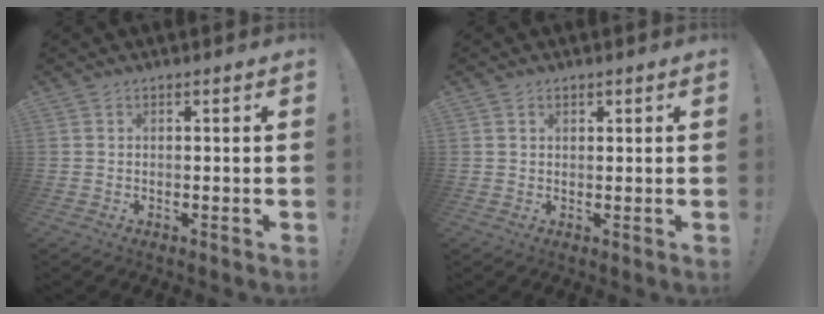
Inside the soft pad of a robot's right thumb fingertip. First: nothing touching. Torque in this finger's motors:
{"motor_torque": [-0.39, 0.22, -0.03, 0.06, -0.03]}